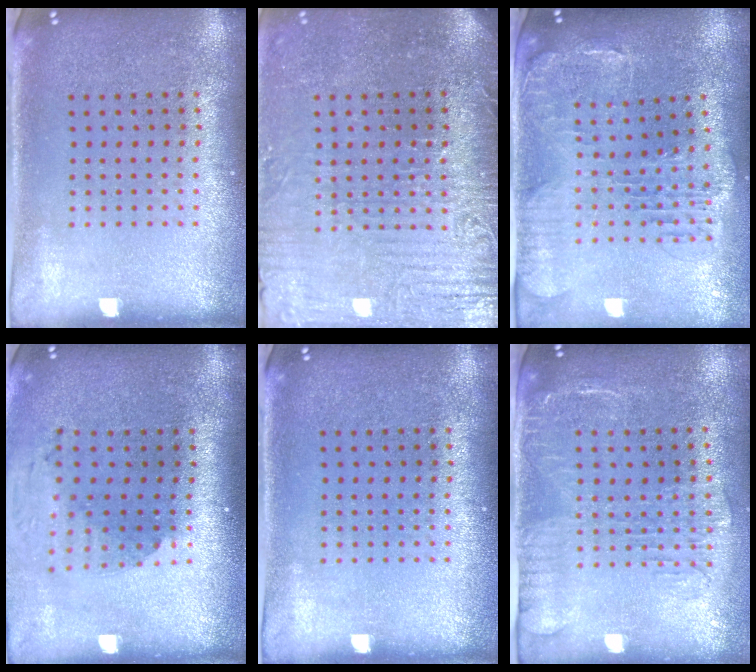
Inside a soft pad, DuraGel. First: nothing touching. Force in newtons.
{"total": 4.2, "press": 3.9, "slide": 1.7}
{"total": 1.6, "press": 1.5, "slide": 0.4}
{"total": 1.9, "press": 1.5, "slide": 1.2}
{"total": 0.0}
{"total": 2.0, "press": 1.6, "slide": 1.1}